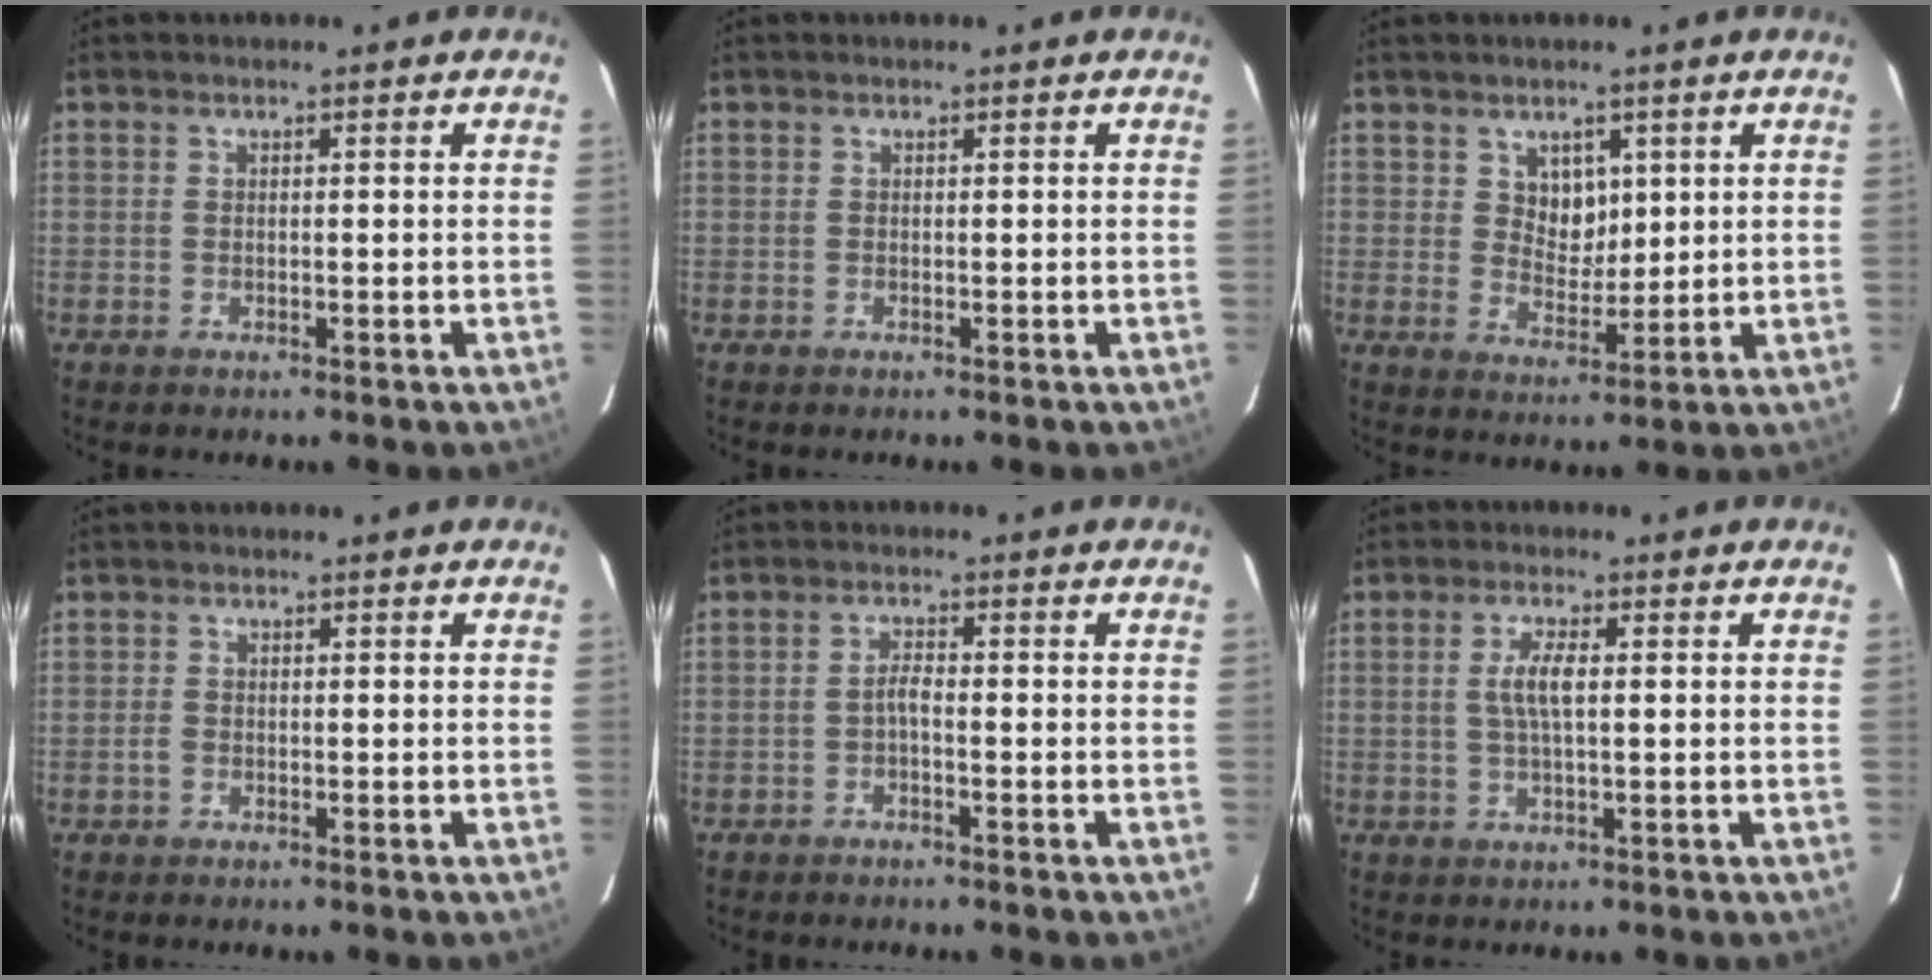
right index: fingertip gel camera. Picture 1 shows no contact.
{"total": 0.0}
{"total": 4.9, "force": [2.1, 3.9, 2.0], "torque": [-0.028, 0.003, 0.043]}
{"total": 1.1, "force": [-0.6, 0.8, 0.5], "torque": [-0.008, 0.002, -0.011]}
{"total": 1.6, "force": [-0.9, 0.3, 1.3], "torque": [-0.026, 0.005, -0.018]}
{"total": 4.0, "force": [0.4, 0.8, 3.9], "torque": [-0.077, 0.003, 0.008]}